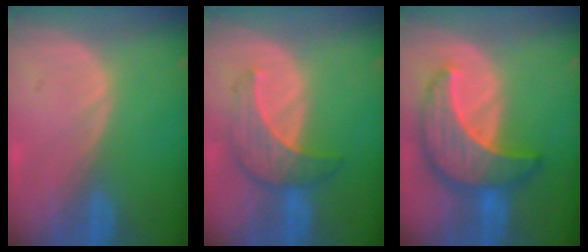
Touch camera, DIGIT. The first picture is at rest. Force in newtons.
{"total": 5.8, "press": 5.8, "slide": 0.6}
{"total": 9.9, "press": 9.9, "slide": 0.8}